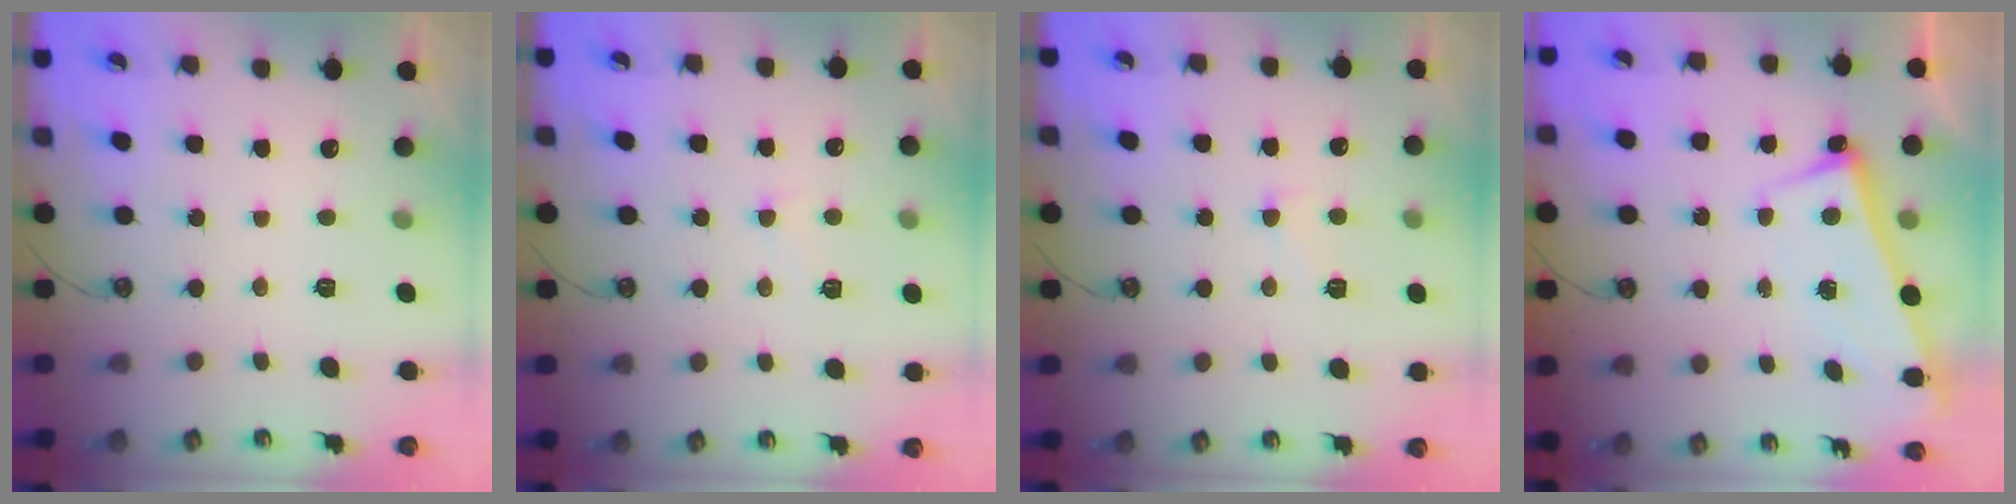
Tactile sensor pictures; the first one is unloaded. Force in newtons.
{"total": 1.4, "press": 1.2, "slide": 0.7}
{"total": 3.1, "press": 3.0, "slide": 0.8}
{"total": 2.6, "press": 2.5, "slide": 0.7}